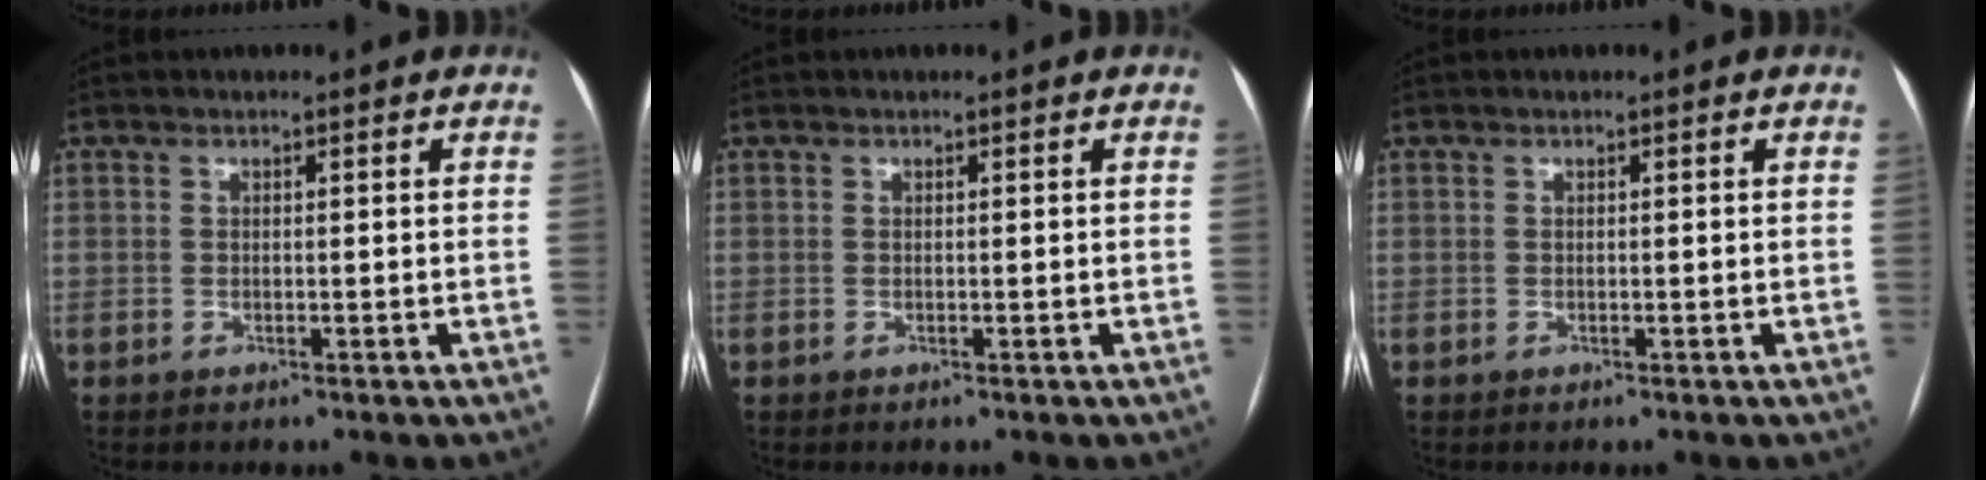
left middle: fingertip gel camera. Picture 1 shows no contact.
{"total": 0.0}
{"total": 0.0}